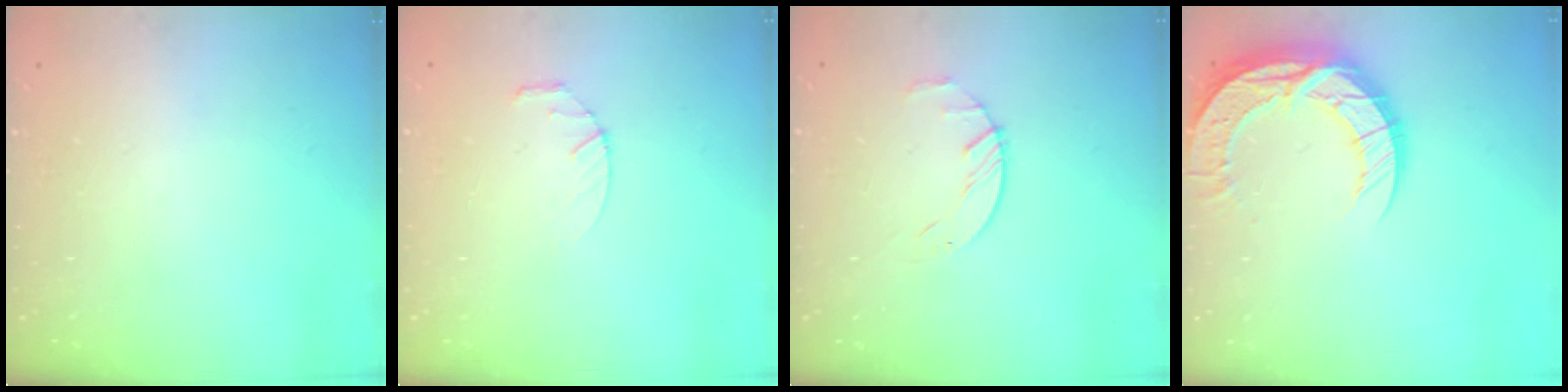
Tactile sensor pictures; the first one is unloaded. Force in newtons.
{"total": 2.8, "press": 2.8, "slide": 0.4}
{"total": 2.1, "press": 2.1, "slide": 0.3}
{"total": 15.6, "press": 15.6, "slide": 1.1}